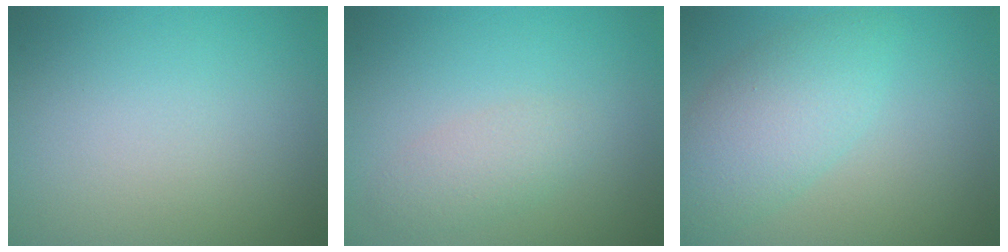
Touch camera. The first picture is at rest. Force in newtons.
{"total": 1.9, "press": 1.9, "slide": 0.1}
{"total": 4.7, "press": 4.7, "slide": 0.2}